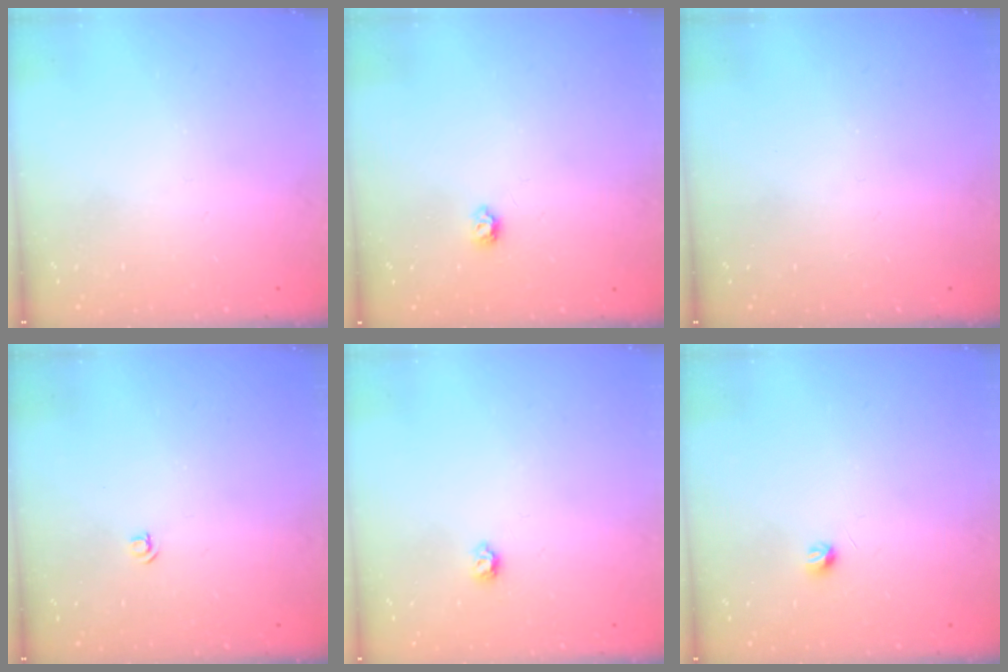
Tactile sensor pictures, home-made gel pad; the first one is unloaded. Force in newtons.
{"total": 3.9, "press": 3.9, "slide": 0.6}
{"total": 0.0}
{"total": 3.2, "press": 3.2, "slide": 0.3}
{"total": 4.0, "press": 3.9, "slide": 0.6}
{"total": 3.3, "press": 3.2, "slide": 0.6}